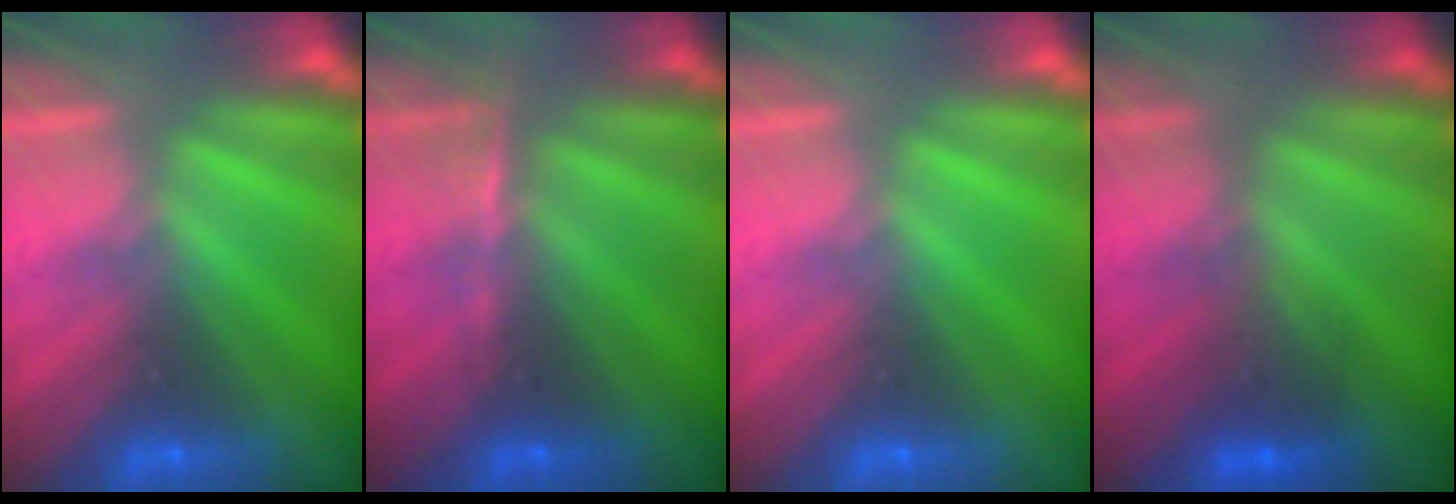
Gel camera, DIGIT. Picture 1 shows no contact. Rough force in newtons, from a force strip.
{"total": 2.8}
{"total": 0.0}
{"total": 2.2}